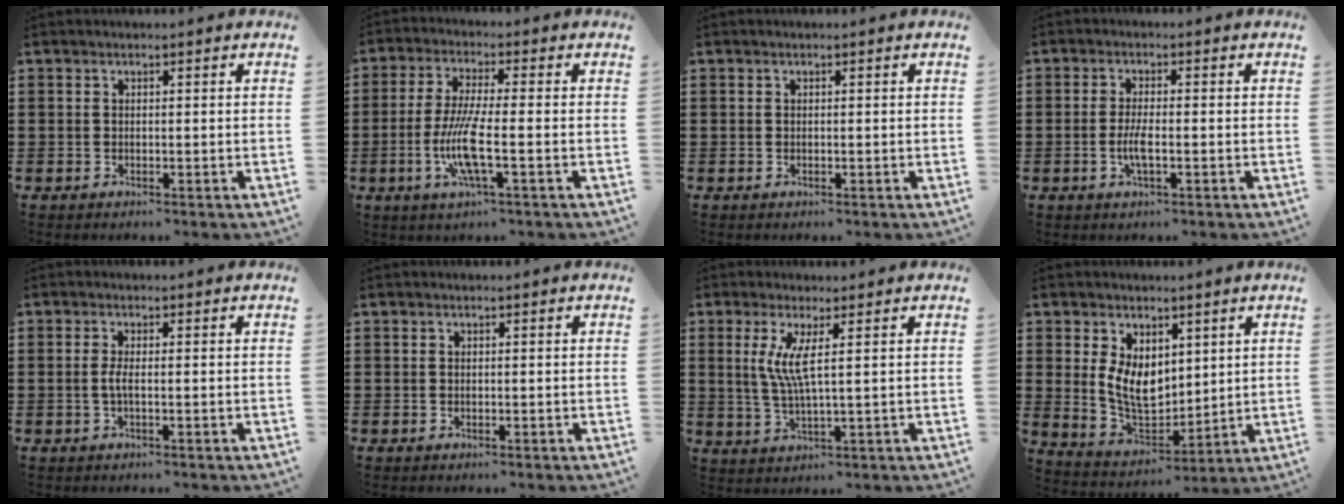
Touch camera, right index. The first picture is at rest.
{"total": 8.4, "force": [-2.2, 1.3, 8.0], "torque": [-0.175, -0.018, -0.049]}
{"total": 0.0}
{"total": 3.3, "force": [-0.9, 0.7, 3.1], "torque": [-0.070, -0.006, -0.020]}
{"total": 2.0, "force": [-0.4, 0.2, 1.9], "torque": [-0.051, -0.007, -0.012]}
{"total": 0.0}
{"total": 5.4, "force": [1.4, 0.2, 5.2], "torque": [-0.112, -0.009, 0.020]}
{"total": 7.8, "force": [2.3, 5.3, 5.3], "torque": [-0.103, -0.002, 0.043]}